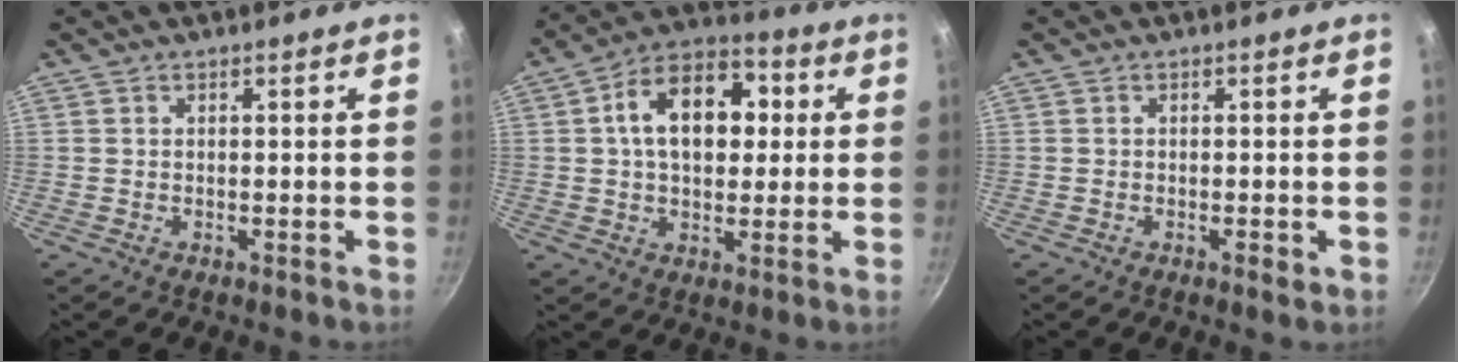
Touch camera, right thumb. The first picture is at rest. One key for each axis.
{"total": 15.3, "fx": 2.7, "fy": 9.9, "fz": 11.4, "tx": -0.148, "ty": 0.018, "tz": 0.034}
{"total": 1.4, "fx": -0.6, "fy": 0.4, "fz": 1.2, "tx": -0.017, "ty": -0.002, "tz": -0.010}